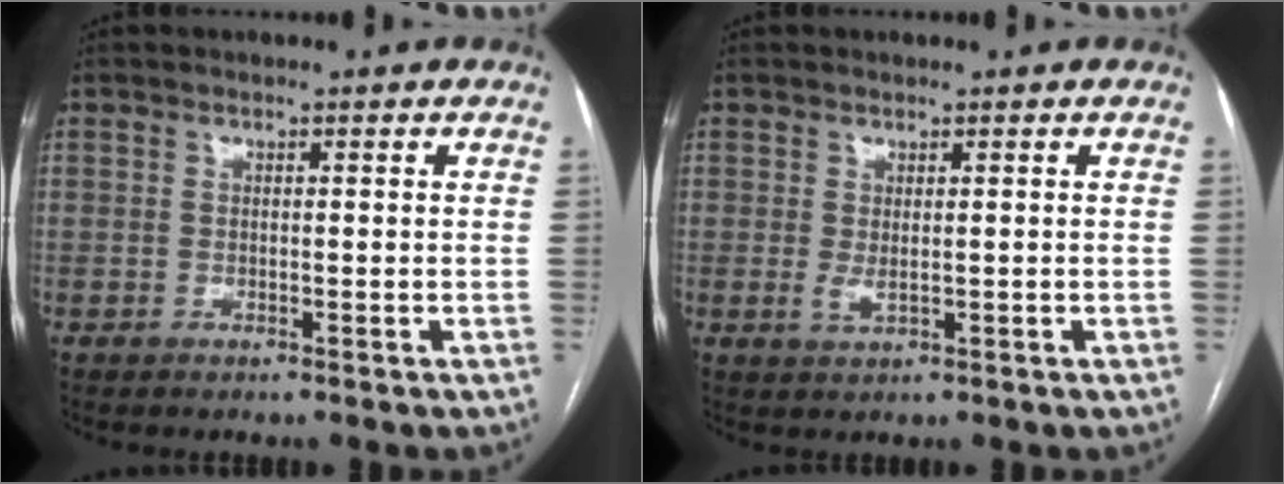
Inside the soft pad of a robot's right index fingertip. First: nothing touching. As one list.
[{"total": 1.4, "force": [0.2, 0.5, 1.3], "torque": [-0.027, -0.003, 0.010]}]